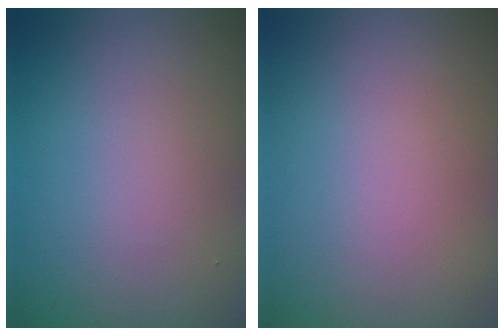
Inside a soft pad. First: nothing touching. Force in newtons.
{"total": 0.0}